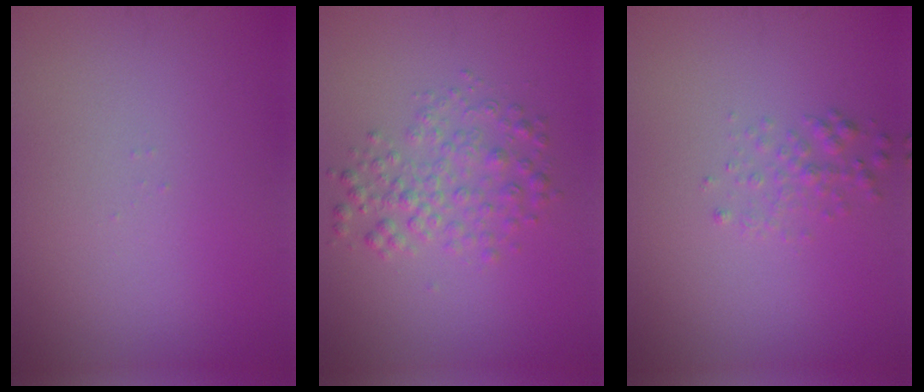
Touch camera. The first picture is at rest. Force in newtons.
{"total": 3.1, "press": 3.1, "slide": 0.0}
{"total": 1.4, "press": 1.4, "slide": 0.0}